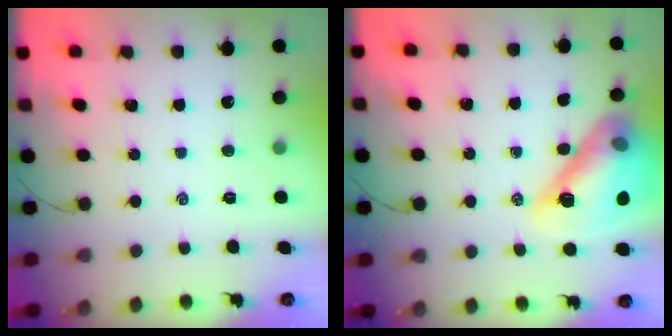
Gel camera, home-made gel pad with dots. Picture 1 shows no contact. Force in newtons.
{"total": 20.2, "press": 20.1, "slide": 2.2}